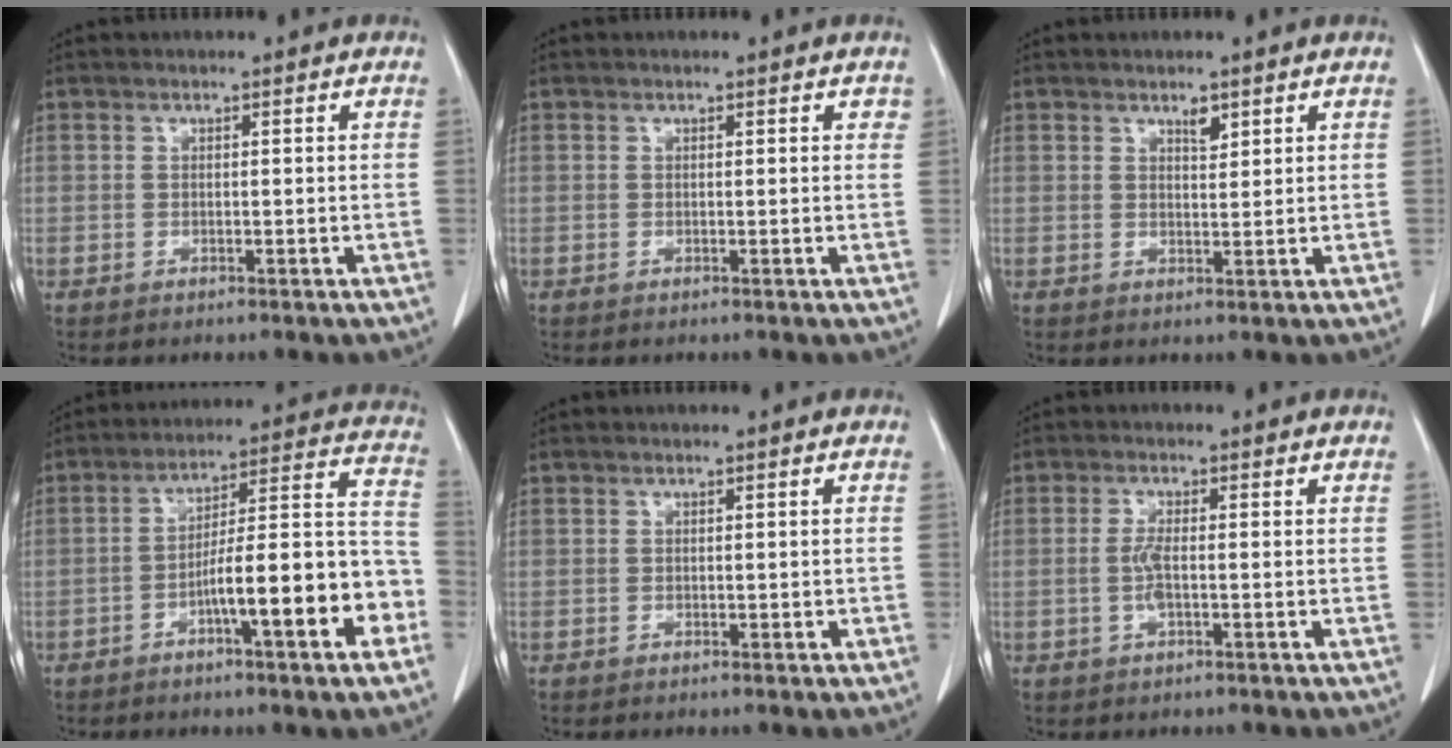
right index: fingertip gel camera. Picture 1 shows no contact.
{"total": 0.8, "force": [0.4, 0.5, 0.4], "torque": [-0.002, 0.002, 0.001]}
{"total": 1.9, "force": [1.3, 0.7, 1.1], "torque": [-0.020, -0.004, 0.023]}
{"total": 16.0, "force": [-6.1, 1.8, 14.7], "torque": [-0.208, 0.026, -0.091]}
{"total": 0.6, "force": [-0.1, 0.4, 0.5], "torque": [-0.008, 0.005, 0.002]}
{"total": 2.8, "force": [-0.5, 0.6, 2.7], "torque": [-0.064, -0.001, -0.011]}